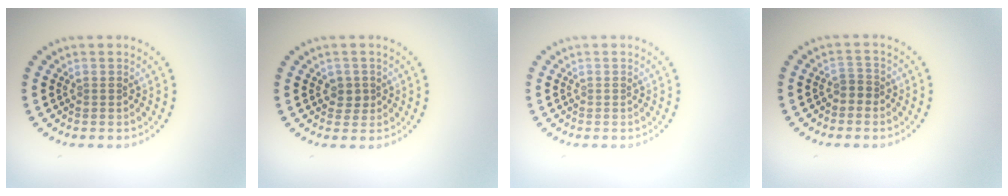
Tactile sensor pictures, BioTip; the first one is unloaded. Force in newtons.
{"total": 1.4, "press": 1.3, "slide": 0.7}
{"total": 0.0}
{"total": 1.3, "press": 1.0, "slide": 0.8}